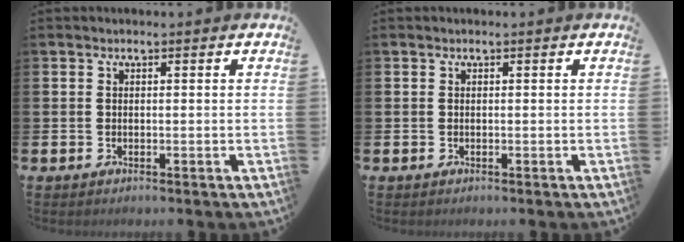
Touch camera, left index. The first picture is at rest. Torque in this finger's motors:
{"motor_torque": [-0.04, 0.10, 0.00, 0.00]}